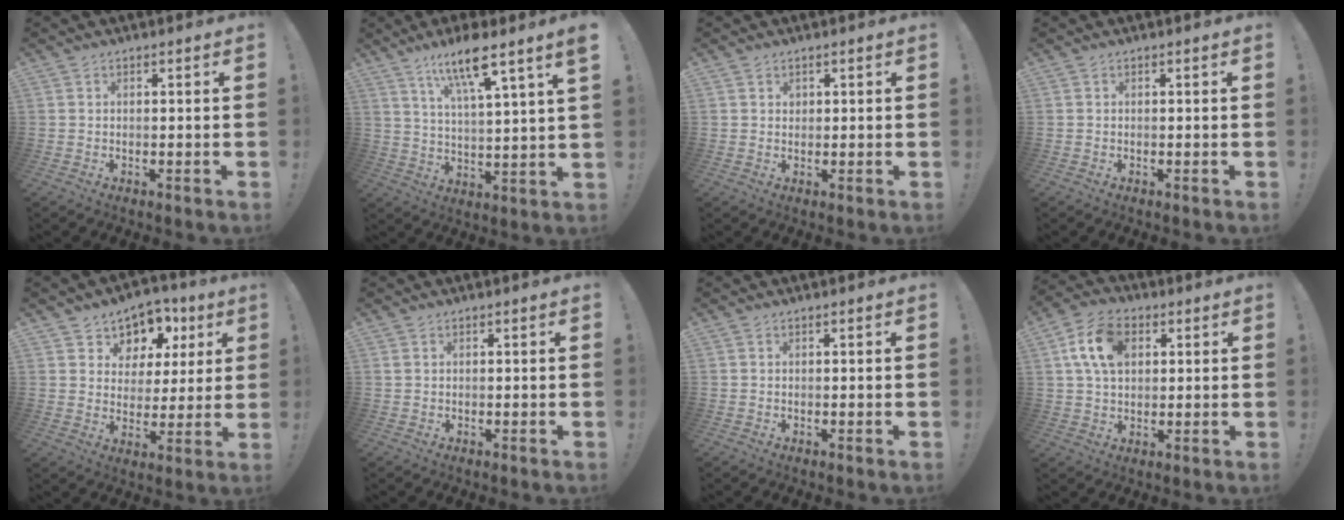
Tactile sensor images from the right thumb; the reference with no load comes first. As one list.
[{"total": 11.8, "force": [8.0, 0.7, 8.7], "torque": [-0.150, -0.039, 0.124]}, {"total": 1.3, "force": [0.7, 1.1, 0.2], "torque": [0.011, -0.005, 0.009]}, {"total": 0.0}, {"total": 8.5, "force": [4.7, 6.7, 2.3], "torque": [-0.032, -0.037, 0.089]}, {"total": 0.7, "force": [0.4, 0.3, 0.4], "torque": [-0.009, 0.002, 0.008]}, {"total": 0.0}, {"total": 12.6, "force": [3.8, 8.5, 8.5], "torque": [-0.156, 0.010, 0.073]}]